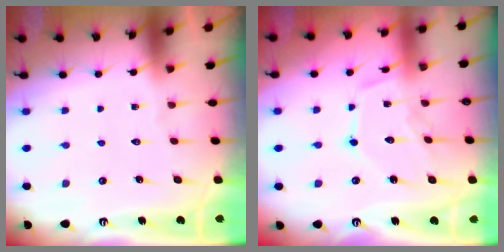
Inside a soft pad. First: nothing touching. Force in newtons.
{"total": 12.8, "press": 12.7, "slide": 1.0}